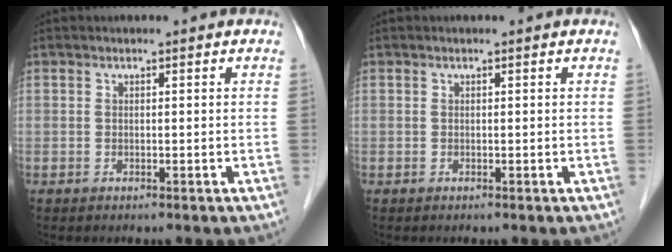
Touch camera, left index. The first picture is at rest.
{"total": 0.0}